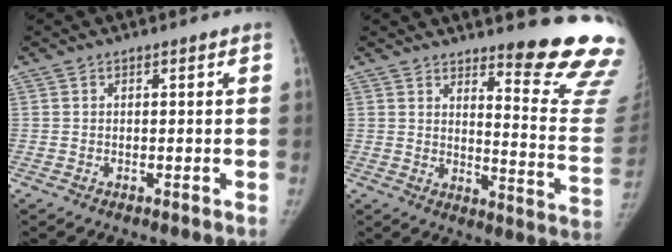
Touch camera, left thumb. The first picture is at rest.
{"total": 17.5, "force": [14.6, 1.9, 9.4], "torque": [-0.090, -0.171, 0.175]}